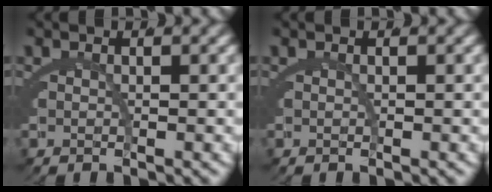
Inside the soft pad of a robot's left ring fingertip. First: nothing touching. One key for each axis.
{"total": 0.0}